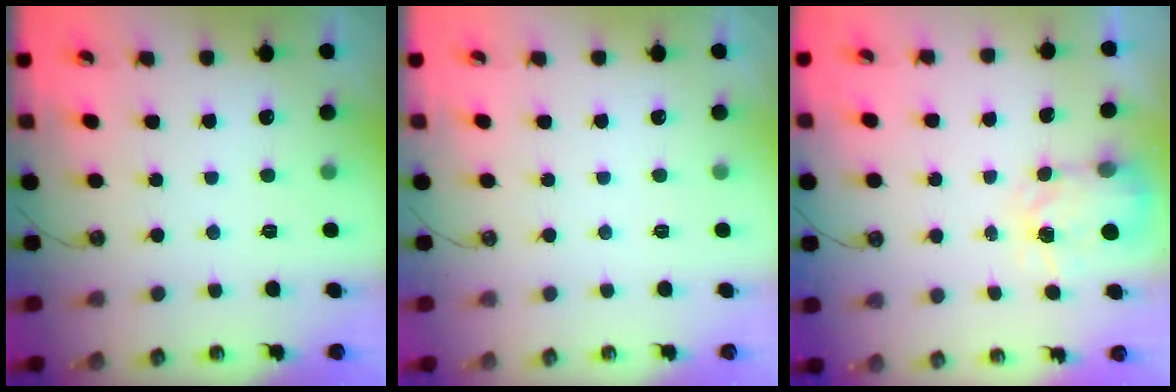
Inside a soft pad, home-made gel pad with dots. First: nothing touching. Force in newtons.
{"total": 0.0}
{"total": 3.9, "press": 3.9, "slide": 0.6}